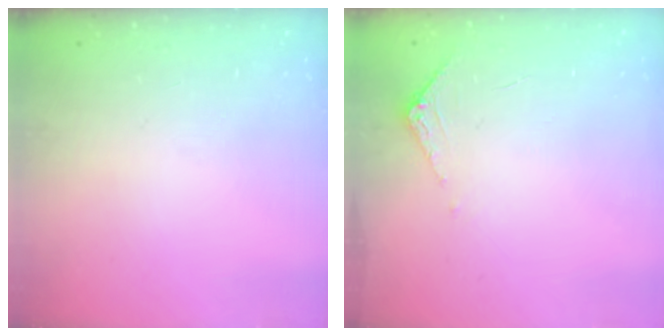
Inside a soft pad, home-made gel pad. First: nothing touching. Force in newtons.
{"total": 5.0, "press": 5.0, "slide": 0.5}